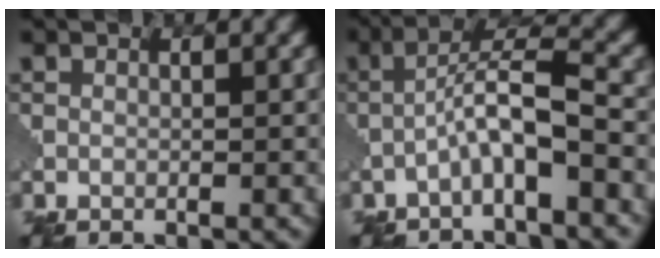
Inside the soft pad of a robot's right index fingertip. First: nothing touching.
{"total": 4.9, "force": [-1.8, 0.8, 4.5], "torque": [-0.083, 0.022, -0.040]}